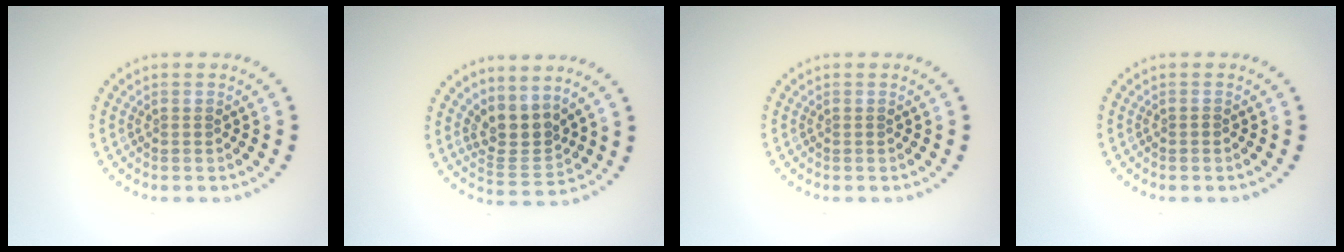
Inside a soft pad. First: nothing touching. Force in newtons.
{"total": 3.1, "press": 2.4, "slide": 2.0}
{"total": 0.0}
{"total": 0.5, "press": 0.4, "slide": 0.4}